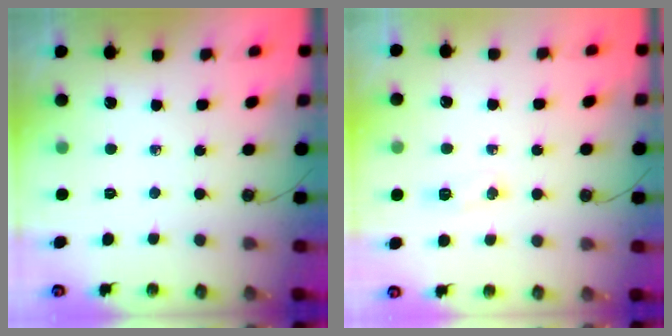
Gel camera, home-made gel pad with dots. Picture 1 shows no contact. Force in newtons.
{"total": 4.0, "press": 4.0, "slide": 0.5}